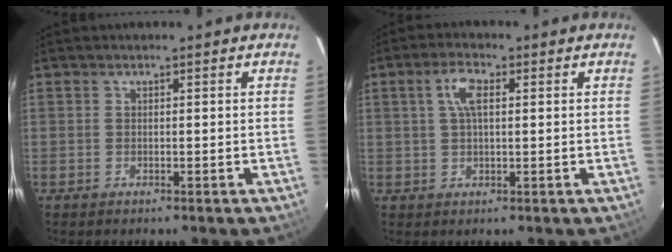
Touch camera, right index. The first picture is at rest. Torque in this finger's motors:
{"motor_torque": [0.71, 0.12, 0.42, 0.09]}